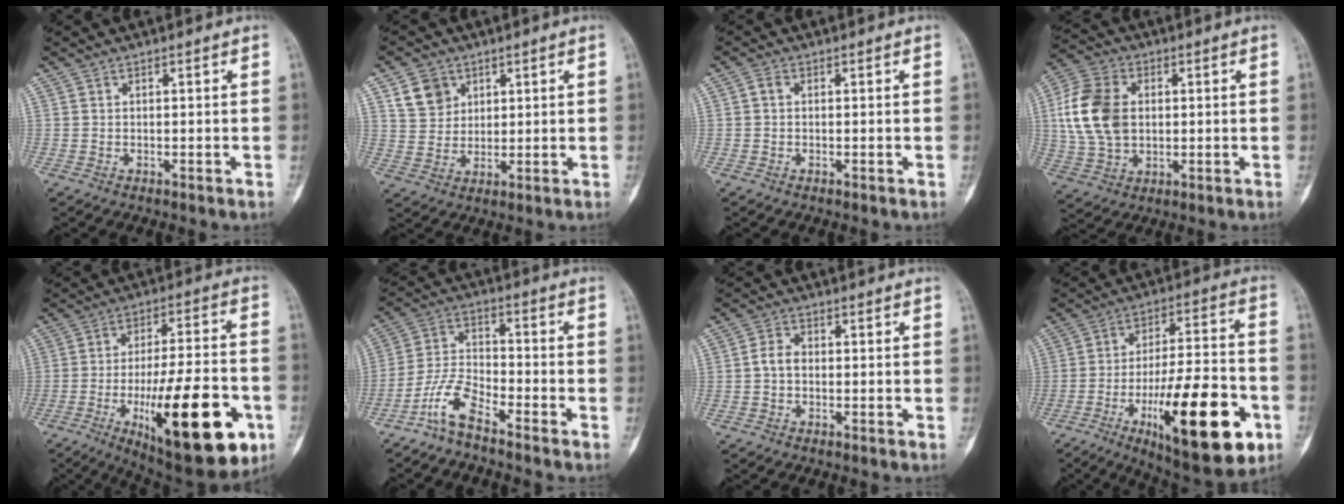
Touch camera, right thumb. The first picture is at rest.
{"total": 6.9, "force": [3.4, 5.5, 2.3], "torque": [-0.019, -0.014, 0.067]}
{"total": 1.3, "force": [0.1, 1.0, 0.9], "torque": [-0.012, 0.002, -0.003]}
{"total": 14.3, "force": [1.7, 10.0, 10.0], "torque": [-0.190, 0.006, 0.032]}
{"total": 26.0, "force": [-9.1, 8.3, 22.9], "torque": [-0.320, 0.018, -0.123]}
{"total": 7.1, "force": [-5.5, 1.9, 4.1], "torque": [-0.093, 0.043, -0.123]}
{"total": 3.0, "force": [-0.4, 2.2, 2.0], "torque": [-0.033, 0.010, -0.013]}
{"total": 25.4, "force": [-9.6, 8.0, 22.2], "torque": [-0.320, 0.034, -0.137]}